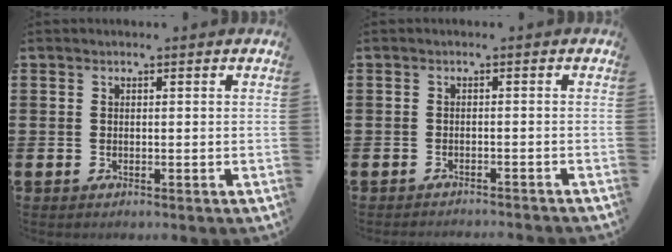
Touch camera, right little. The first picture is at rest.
{"total": 1.1, "force": [-1.0, -0.2, 0.0], "torque": [0.000, 0.002, -0.022]}